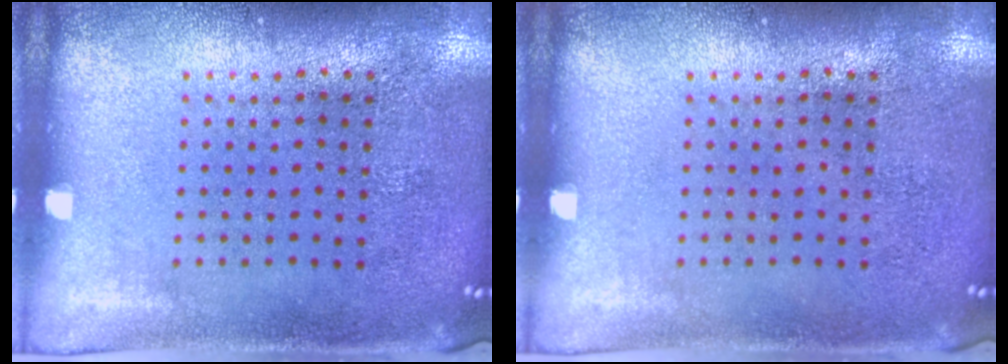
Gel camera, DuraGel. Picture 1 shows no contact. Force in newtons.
{"total": 0.0}